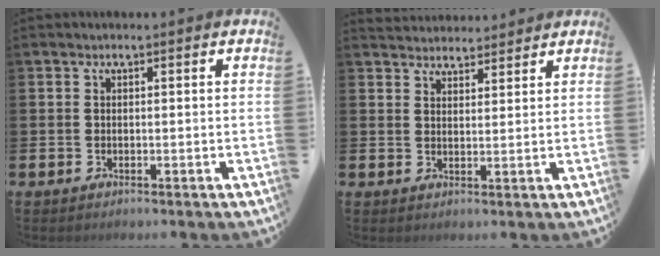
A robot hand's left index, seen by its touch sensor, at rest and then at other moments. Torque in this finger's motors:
{"motor_torque": [0.36, -1.78, 0.00, 0.01]}